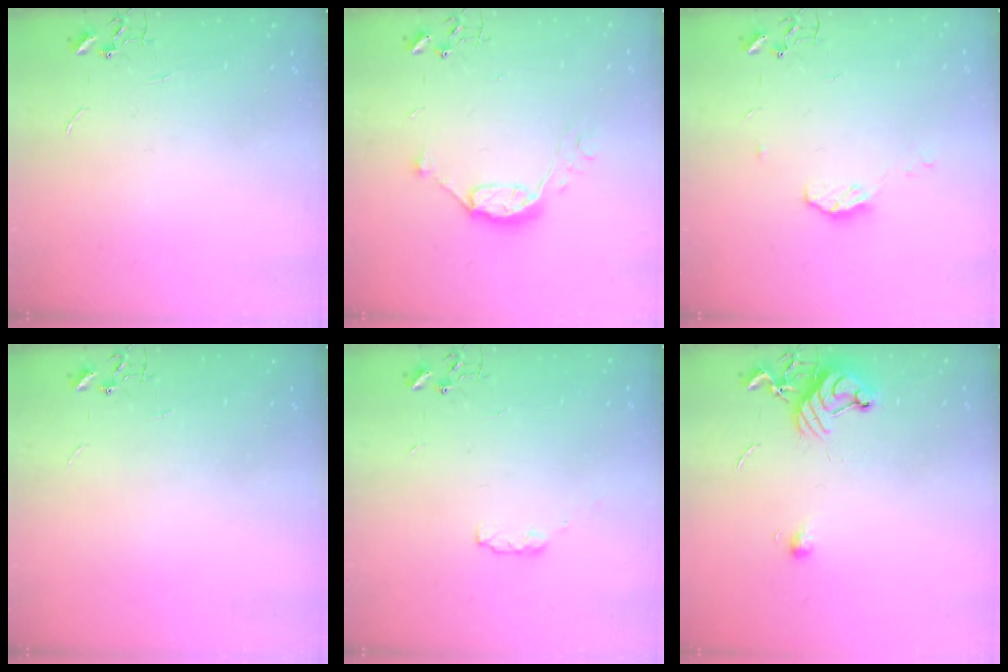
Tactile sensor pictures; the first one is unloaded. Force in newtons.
{"total": 9.8, "press": 9.8, "slide": 0.8}
{"total": 6.5, "press": 6.4, "slide": 0.4}
{"total": 0.0}
{"total": 4.2, "press": 4.1, "slide": 0.7}
{"total": 10.6, "press": 10.5, "slide": 1.2}